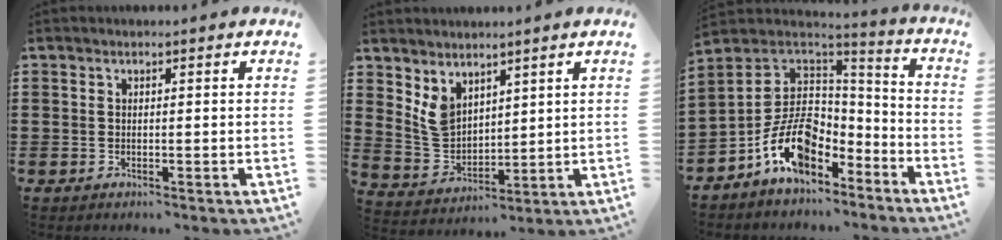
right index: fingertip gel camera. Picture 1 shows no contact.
{"total": 4.9, "force": [3.4, 3.1, 1.7], "torque": [-0.051, -0.003, 0.068]}
{"total": 12.2, "force": [-5.5, 7.8, 7.6], "torque": [-0.159, 0.014, -0.105]}